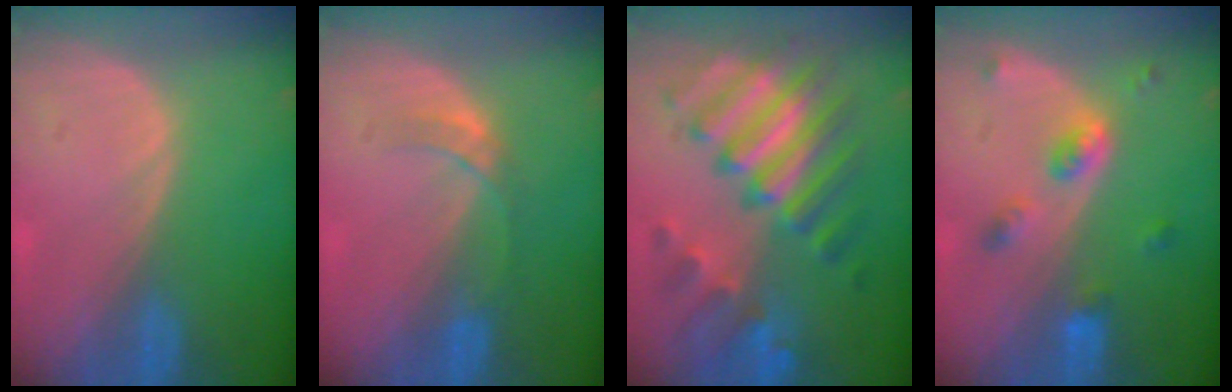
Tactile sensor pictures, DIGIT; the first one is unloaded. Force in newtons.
{"total": 3.3, "press": 3.0, "slide": 1.2}
{"total": 11.3, "press": 11.2, "slide": 1.2}
{"total": 5.1, "press": 4.5, "slide": 2.3}